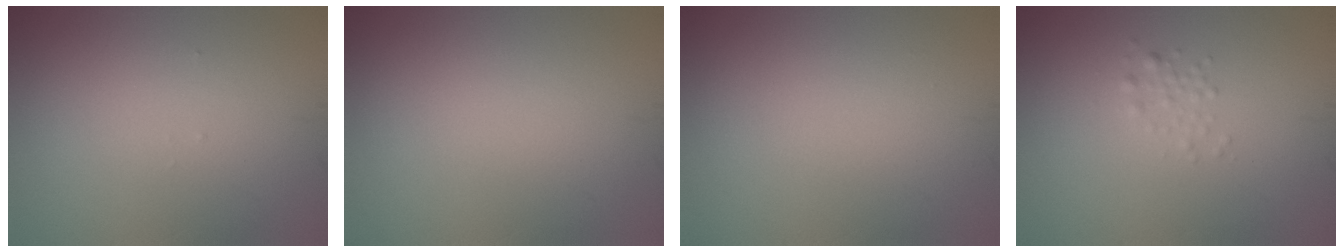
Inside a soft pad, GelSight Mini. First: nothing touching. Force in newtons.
{"total": 0.0}
{"total": 0.0}
{"total": 1.1, "press": 1.1, "slide": 0.0}